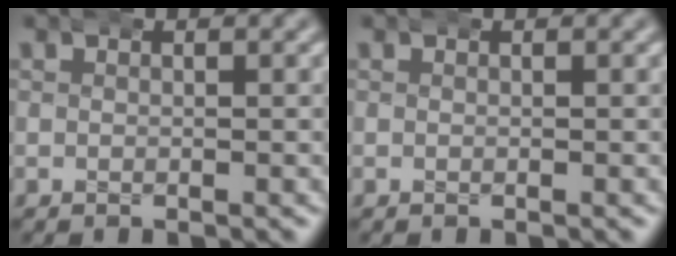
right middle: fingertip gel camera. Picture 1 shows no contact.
{"total": 0.0}